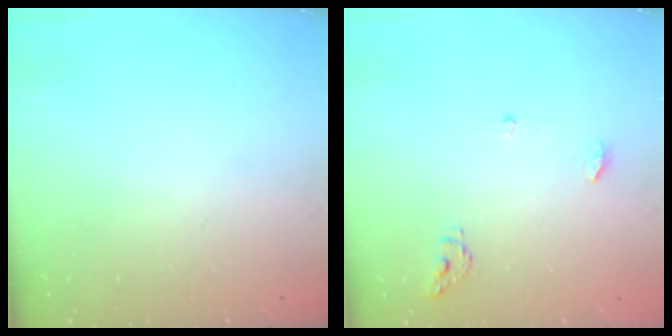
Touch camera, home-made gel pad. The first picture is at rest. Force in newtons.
{"total": 4.4, "press": 4.3, "slide": 0.5}